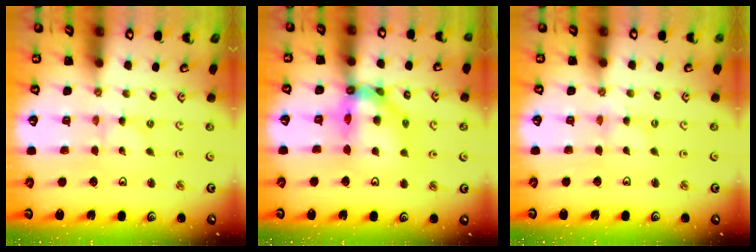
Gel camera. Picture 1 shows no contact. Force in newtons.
{"total": 12.2, "press": 12.1, "slide": 1.8}
{"total": 0.0}